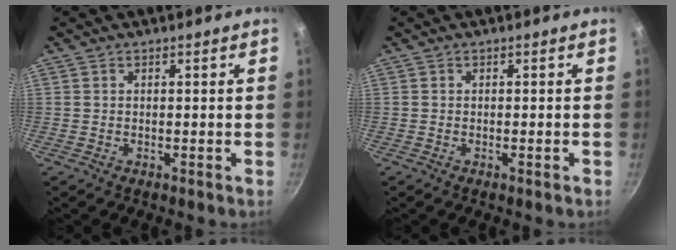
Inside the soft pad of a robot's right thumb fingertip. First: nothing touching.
{"total": 0.8, "force": [-0.4, 0.1, 0.7], "torque": [-0.014, 0.003, -0.007]}